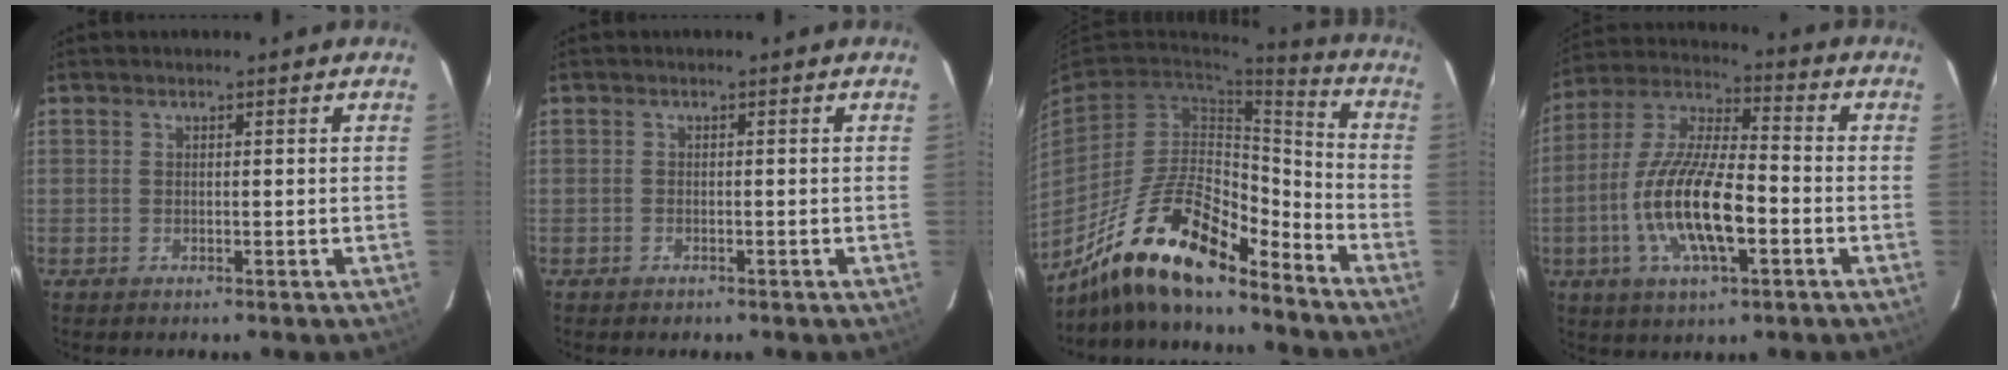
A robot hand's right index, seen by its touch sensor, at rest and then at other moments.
{"total": 0.9, "force": [-0.7, 0.6, 0.1], "torque": [-0.003, 0.003, -0.011]}
{"total": 19.7, "force": [-14.7, 5.6, 11.8], "torque": [-0.228, -0.006, -0.263]}
{"total": 16.5, "force": [-4.7, 5.3, 14.9], "torque": [-0.305, -0.007, -0.090]}